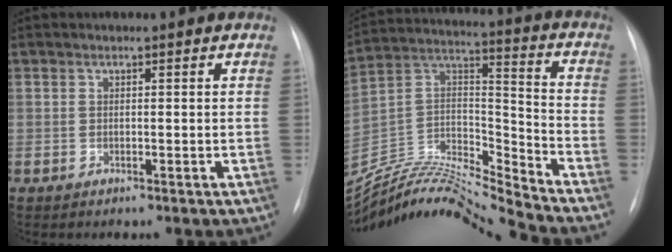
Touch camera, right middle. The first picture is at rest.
{"total": 18.4, "force": [-17.9, -1.0, 4.1], "torque": [-0.071, 0.042, -0.317]}